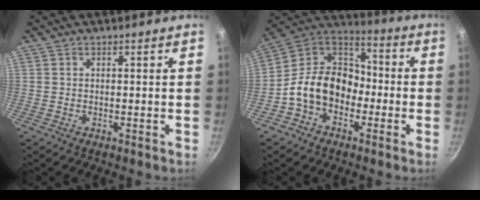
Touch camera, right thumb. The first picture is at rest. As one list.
[{"total": 15.3, "force": [-3.9, 11.4, 9.4], "torque": [-0.138, 0.061, -0.082]}]